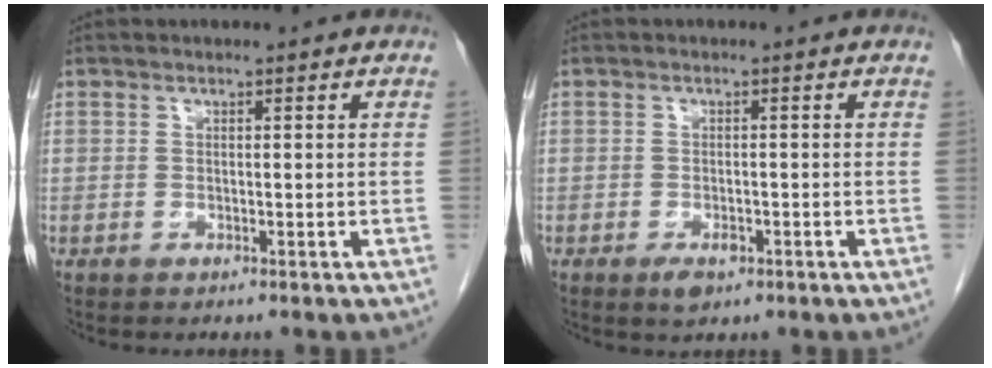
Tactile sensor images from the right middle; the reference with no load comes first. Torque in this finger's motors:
{"motor_torque": [0.65, -0.26, -0.01, 0.01]}